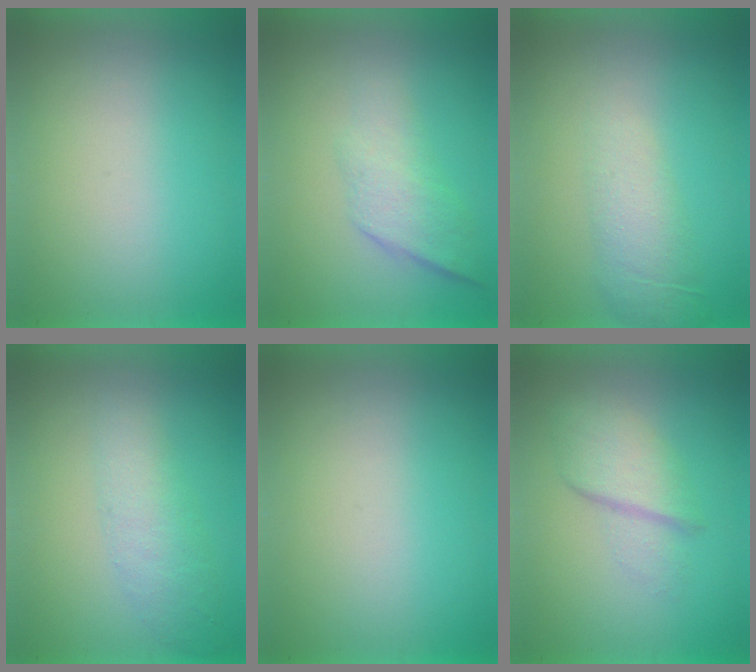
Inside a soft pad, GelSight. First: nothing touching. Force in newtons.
{"total": 2.2}
{"total": 2.0}
{"total": 2.2}
{"total": 0.0}
{"total": 2.7}